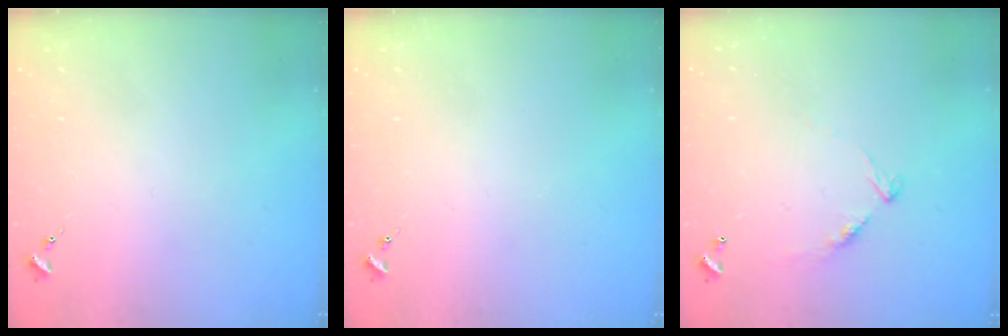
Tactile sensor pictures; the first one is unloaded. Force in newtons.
{"total": 0.0}
{"total": 8.8, "press": 8.8, "slide": 0.7}